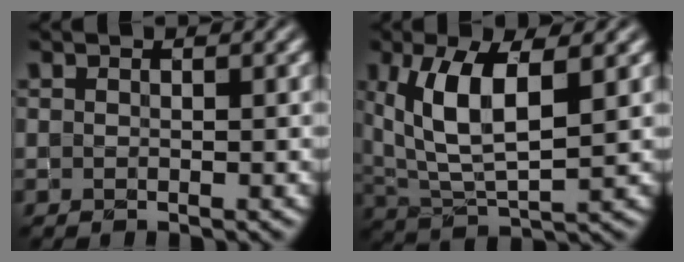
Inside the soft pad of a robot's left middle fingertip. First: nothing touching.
{"total": 7.4, "force": [2.2, 3.0, 6.4], "torque": [-0.131, -0.003, 0.046]}